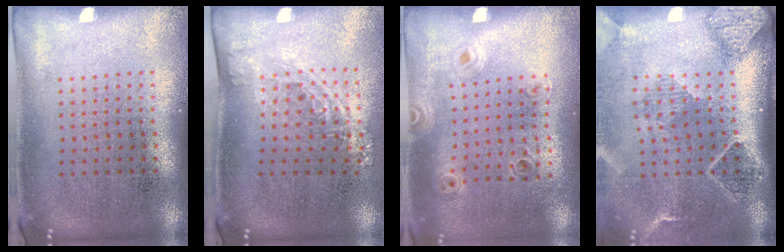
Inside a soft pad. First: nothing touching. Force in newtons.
{"total": 1.4, "press": 1.0, "slide": 0.9}
{"total": 0.9, "press": 0.9, "slide": 0.2}
{"total": 2.7, "press": 2.0, "slide": 1.9}